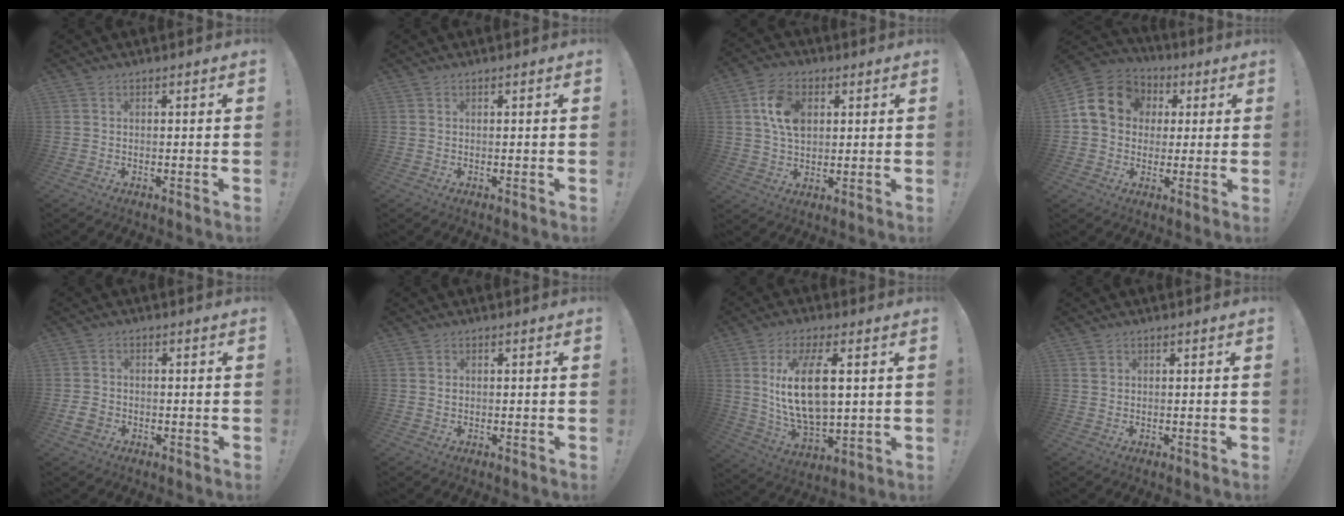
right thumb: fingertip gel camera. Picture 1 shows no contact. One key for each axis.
{"total": 0.0}
{"total": 11.4, "fx": 3.4, "fy": 7.9, "fz": 7.4, "tx": -0.120, "ty": 0.007, "tz": 0.066}
{"total": 15.1, "fx": 3.6, "fy": 12.5, "fz": 7.7, "tx": -0.115, "ty": 0.002, "tz": 0.074}
{"total": 4.1, "fx": -1.5, "fy": 3.1, "fz": 2.3, "tx": -0.039, "ty": 0.003, "tz": -0.027}
{"total": 0.6, "fx": 0.1, "fy": 0.6, "fz": -0.1, "tx": 0.008, "ty": -0.001, "tz": 0.000}
{"total": 16.6, "fx": 3.9, "fy": 7.8, "fz": 14.2, "tx": -0.261, "ty": -0.014, "tz": 0.059}
{"total": 1.0, "fx": 0.6, "fy": 0.8, "fz": 0.1, "tx": 0.003, "ty": 0.000, "tz": 0.010}